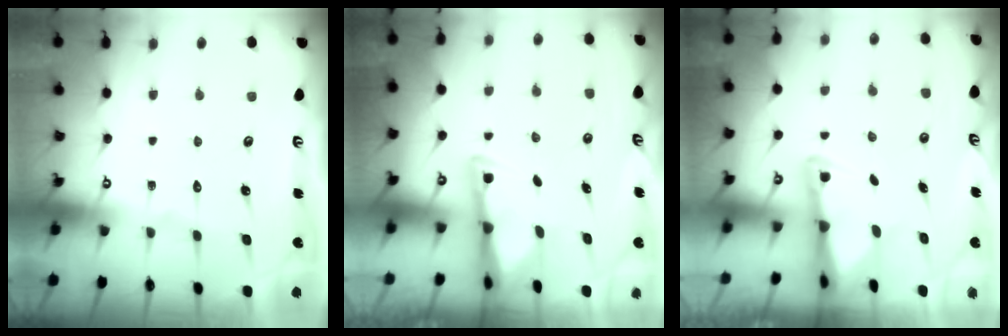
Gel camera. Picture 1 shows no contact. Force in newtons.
{"total": 2.9, "press": 2.8, "slide": 0.7}
{"total": 2.8, "press": 2.8, "slide": 0.6}